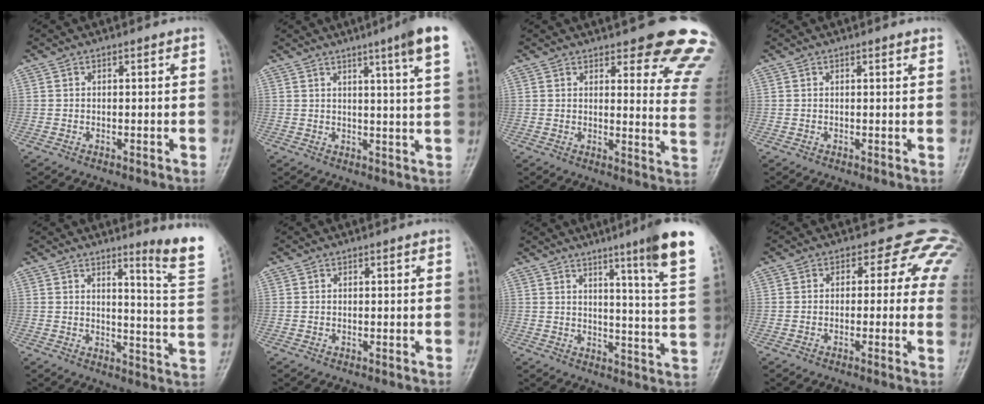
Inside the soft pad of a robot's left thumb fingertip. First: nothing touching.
{"total": 8.9, "force": [5.3, -0.3, 7.2], "torque": [-0.096, -0.022, 0.064]}
{"total": 16.9, "force": [13.7, 4.5, 8.8], "torque": [-0.056, -0.091, 0.137]}
{"total": 1.0, "force": [0.9, 0.0, 0.4], "torque": [-0.009, -0.004, 0.009]}
{"total": 10.8, "force": [7.7, -0.2, 7.6], "torque": [-0.087, -0.077, 0.091]}
{"total": 0.0}
{"total": 14.6, "force": [8.6, 0.1, 11.8], "torque": [-0.149, -0.053, 0.108]}
{"total": 9.2, "force": [3.3, 6.6, 5.5], "torque": [-0.015, 0.003, 0.012]}